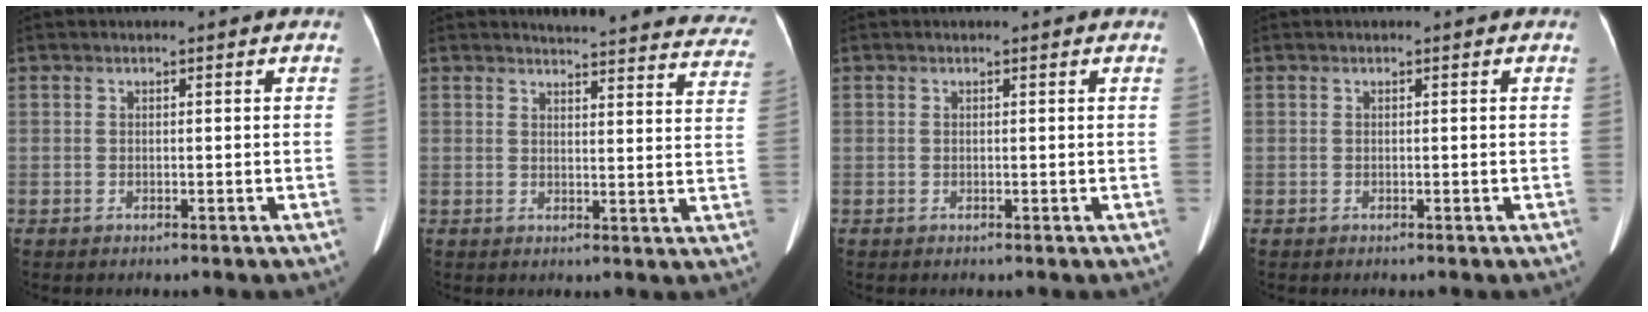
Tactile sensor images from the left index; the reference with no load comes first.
{"total": 22.8, "force": [21.8, 3.4, 5.5], "torque": [-0.062, -0.083, 0.228]}
{"total": 1.2, "force": [1.1, 0.1, 0.3], "torque": [-0.012, 0.005, 0.009]}
{"total": 0.0}